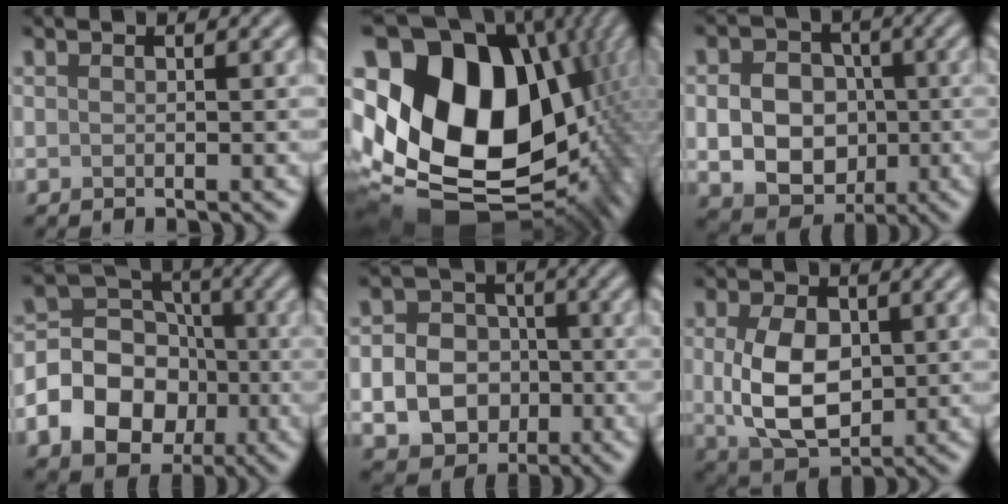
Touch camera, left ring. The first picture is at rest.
{"total": 21.2, "force": [2.0, 15.5, 14.4], "torque": [-0.286, -0.029, 0.081]}
{"total": 7.6, "force": [-0.7, 6.3, 4.1], "torque": [-0.060, -0.002, -0.022]}
{"total": 9.0, "force": [-2.8, 7.2, 4.7], "torque": [-0.076, -0.002, -0.075]}
{"total": 7.6, "force": [-1.7, 6.4, 3.7], "torque": [-0.052, -0.013, -0.045]}
{"total": 7.0, "force": [0.1, 4.6, 5.3], "torque": [-0.110, -0.005, 0.005]}